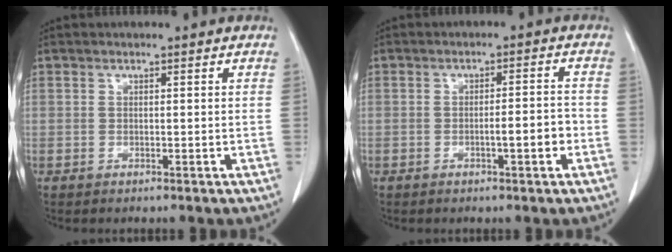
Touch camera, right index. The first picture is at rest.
{"total": 3.9, "force": [-1.3, 0.4, 3.6], "torque": [-0.052, 0.004, -0.019]}